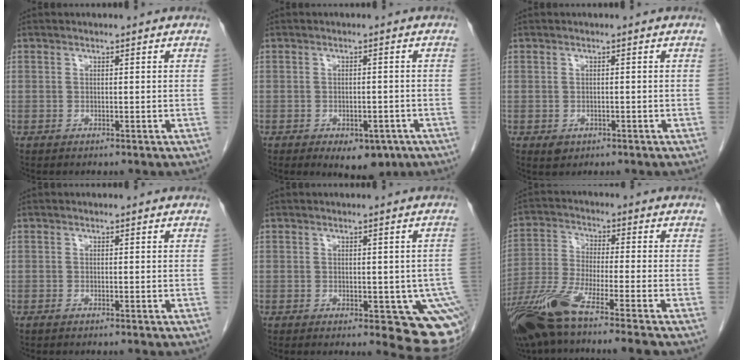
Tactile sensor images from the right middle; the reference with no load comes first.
{"total": 6.1, "force": [-3.6, 3.2, 3.7], "torque": [-0.036, 0.001, -0.043]}
{"total": 1.5, "force": [-0.7, 1.1, 0.7], "torque": [-0.011, 0.001, -0.001]}
{"total": 0.6, "force": [-0.4, -0.1, 0.4], "torque": [-0.008, -0.001, -0.009]}
{"total": 10.2, "force": [-3.3, 3.8, 8.9], "torque": [-0.098, -0.008, -0.032]}
{"total": 14.0, "force": [-9.9, -0.5, 9.8], "torque": [-0.202, -0.039, -0.183]}